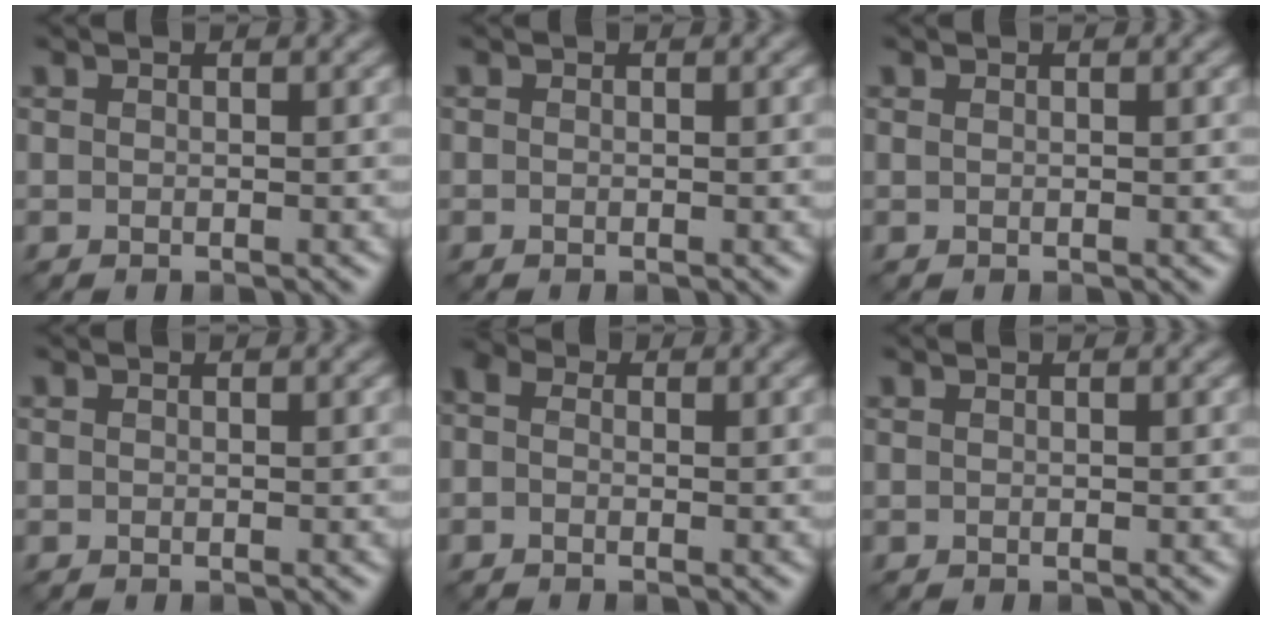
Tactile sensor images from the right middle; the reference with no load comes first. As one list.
[{"total": 0.0}, {"total": 0.0}, {"total": 0.0}, {"total": 2.1, "force": [0.2, 1.7, 1.3], "torque": [-0.029, 0.004, -0.021]}, {"total": 0.0}]